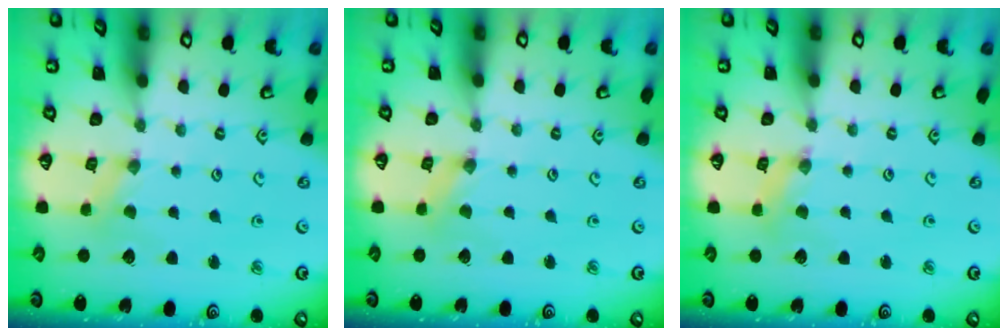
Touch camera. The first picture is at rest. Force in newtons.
{"total": 0.0}
{"total": 2.4, "press": 2.4, "slide": 0.2}